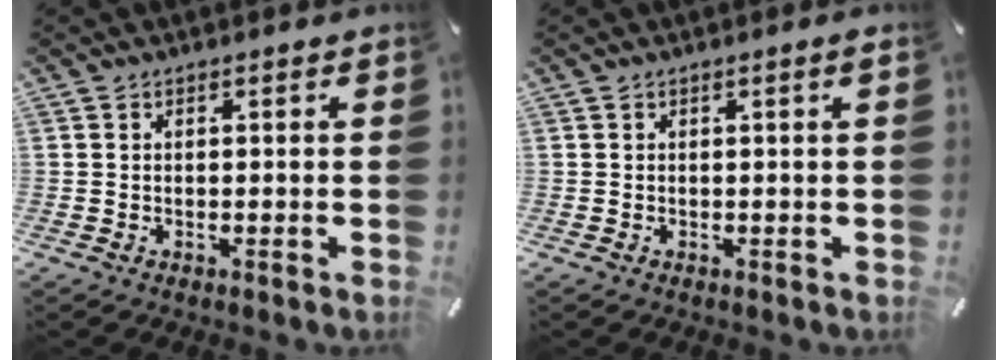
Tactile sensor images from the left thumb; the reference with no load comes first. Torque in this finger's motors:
{"motor_torque": [0.16, 0.00, 0.18, 0.05, -0.08]}